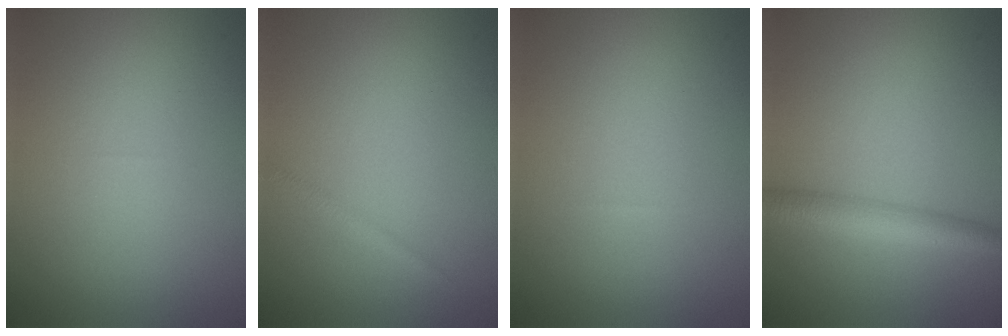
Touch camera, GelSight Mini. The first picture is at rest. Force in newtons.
{"total": 0.8, "press": 0.8, "slide": 0.1}
{"total": 0.0}
{"total": 3.4, "press": 3.4, "slide": 0.2}